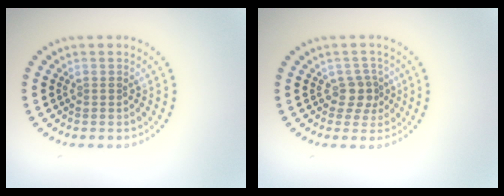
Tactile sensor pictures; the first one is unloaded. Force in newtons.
{"total": 2.0, "press": 1.6, "slide": 1.2}